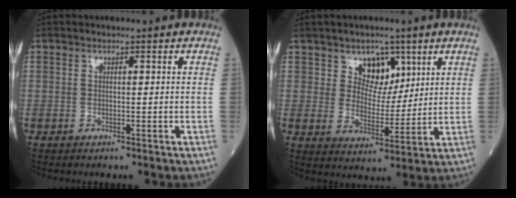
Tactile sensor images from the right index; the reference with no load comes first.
{"total": 5.9, "force": [3.4, 4.0, 2.8], "torque": [-0.040, 0.000, 0.060]}